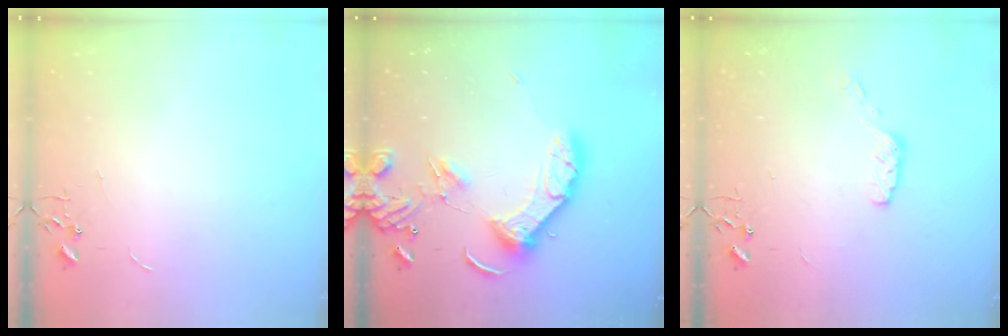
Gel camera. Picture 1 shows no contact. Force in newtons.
{"total": 15.2, "press": 15.0, "slide": 2.2}
{"total": 6.8, "press": 6.7, "slide": 0.8}